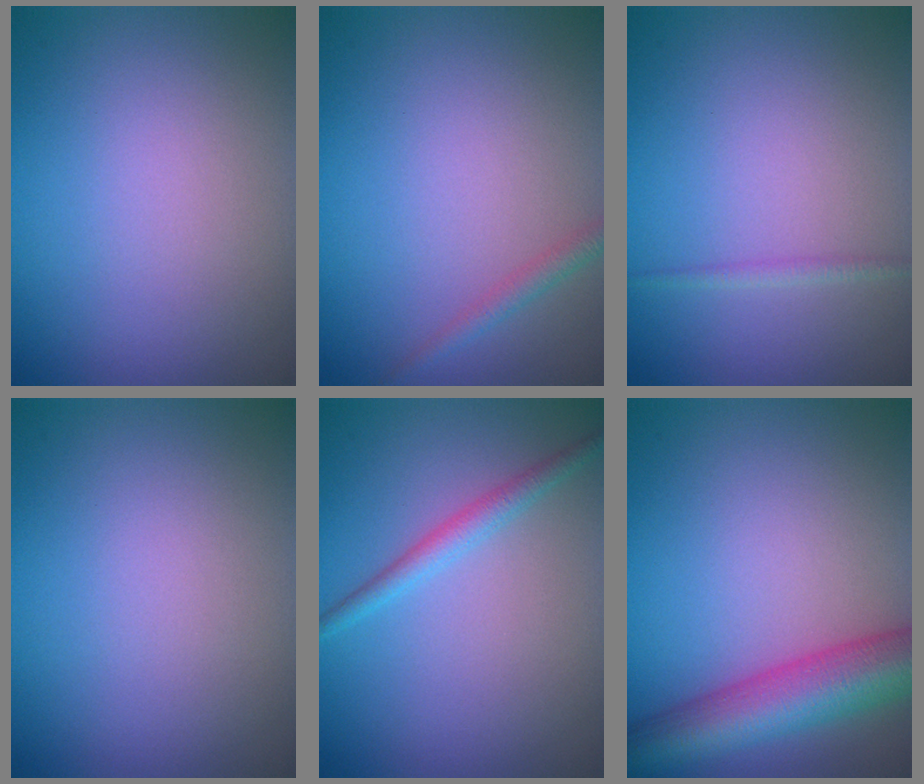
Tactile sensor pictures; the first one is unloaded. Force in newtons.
{"total": 1.2, "press": 1.2, "slide": 0.1}
{"total": 0.8, "press": 0.8, "slide": 0.1}
{"total": 0.0}
{"total": 1.8, "press": 1.8, "slide": 0.0}
{"total": 7.7, "press": 7.7, "slide": 0.3}